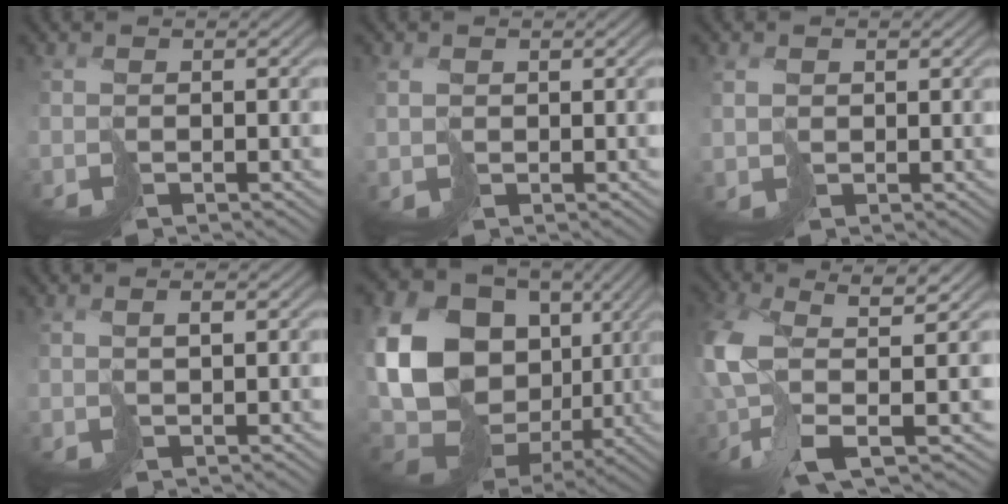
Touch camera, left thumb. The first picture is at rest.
{"total": 1.3, "force": [1.0, 0.9, -0.2], "torque": [0.003, 0.000, 0.025]}
{"total": 1.6, "force": [1.1, 1.2, -0.1], "torque": [0.000, 0.000, 0.026]}
{"total": 1.4, "force": [0.9, 0.2, 1.0], "torque": [-0.015, 0.005, 0.019]}
{"total": 19.7, "force": [0.5, 15.7, 11.9], "torque": [-0.290, -0.021, 0.030]}
{"total": 9.2, "force": [-0.7, 3.3, 8.5], "torque": [-0.191, -0.011, -0.022]}